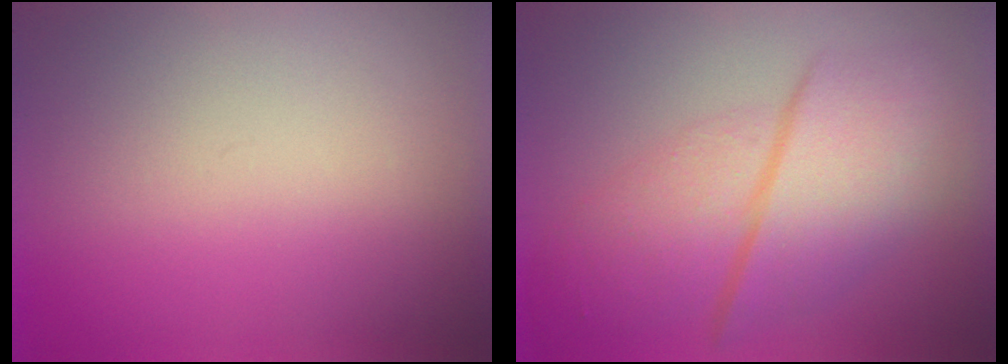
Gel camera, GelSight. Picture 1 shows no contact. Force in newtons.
{"total": 5.3}